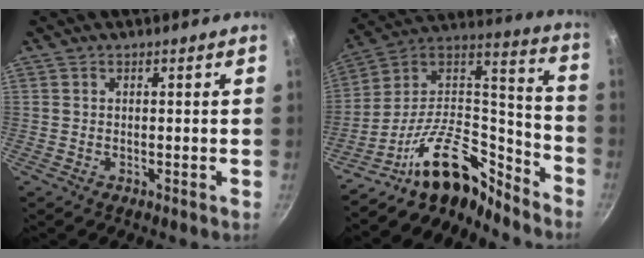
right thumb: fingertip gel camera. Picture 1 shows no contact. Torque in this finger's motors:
{"motor_torque": [0.79, 0.79, 0.85, -1.92, 0.07]}